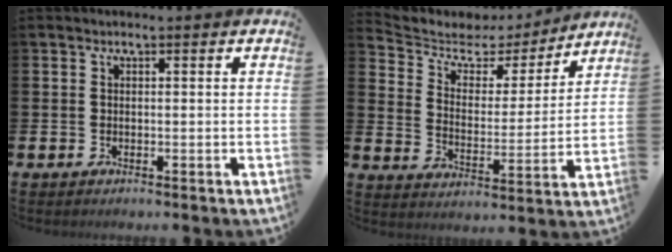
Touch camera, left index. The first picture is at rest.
{"total": 5.9, "force": [5.0, 2.9, 1.4], "torque": [-0.056, -0.040, 0.080]}